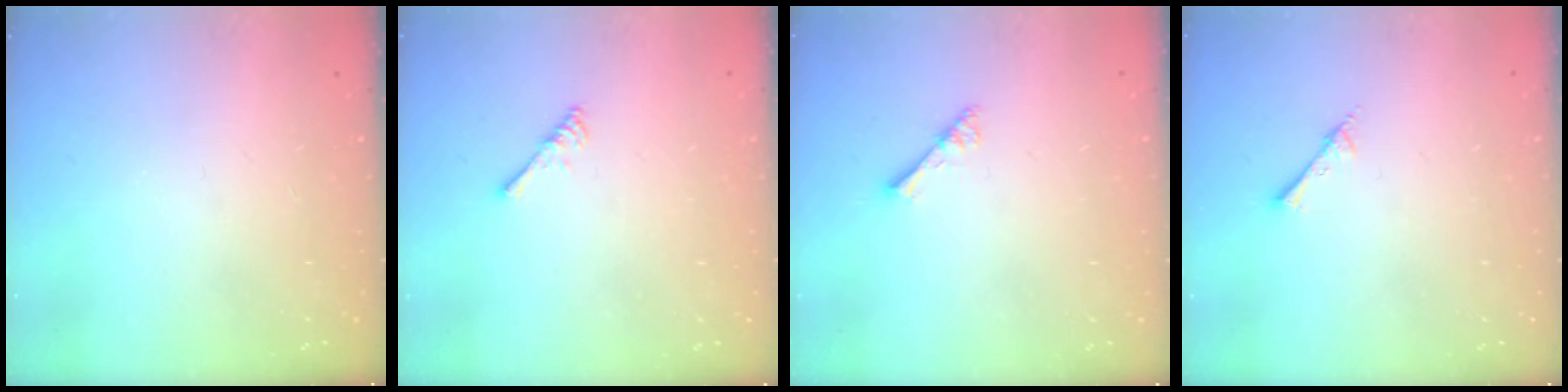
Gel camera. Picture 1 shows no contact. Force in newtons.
{"total": 2.7, "press": 2.6, "slide": 0.5}
{"total": 3.3, "press": 3.3, "slide": 0.5}
{"total": 3.1, "press": 3.1, "slide": 0.3}